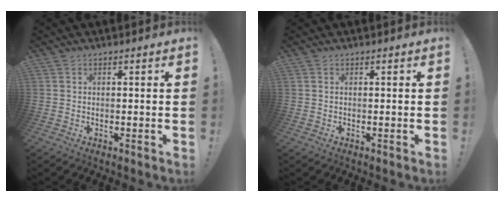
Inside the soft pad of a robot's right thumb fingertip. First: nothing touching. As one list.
[{"total": 0.0}]